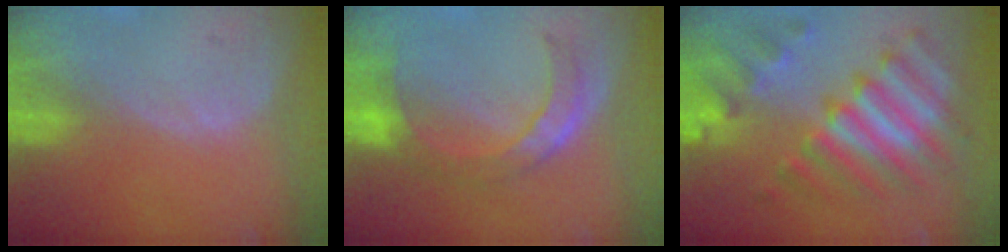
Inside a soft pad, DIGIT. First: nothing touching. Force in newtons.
{"total": 7.0, "press": 6.8, "slide": 1.4}
{"total": 11.3, "press": 11.3, "slide": 1.0}